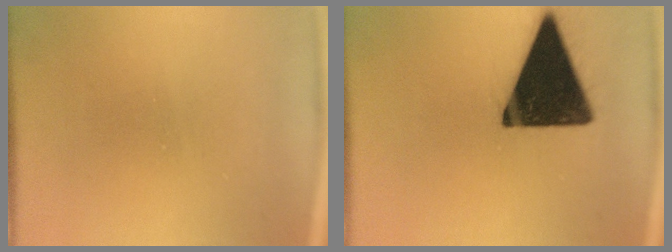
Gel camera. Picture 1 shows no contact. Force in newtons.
{"total": 18.4}